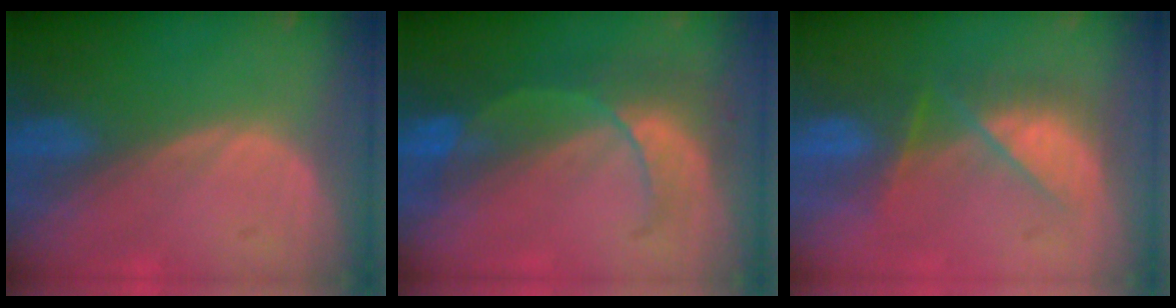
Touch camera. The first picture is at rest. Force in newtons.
{"total": 7.8, "press": 6.9, "slide": 3.7}
{"total": 7.1, "press": 6.9, "slide": 1.3}